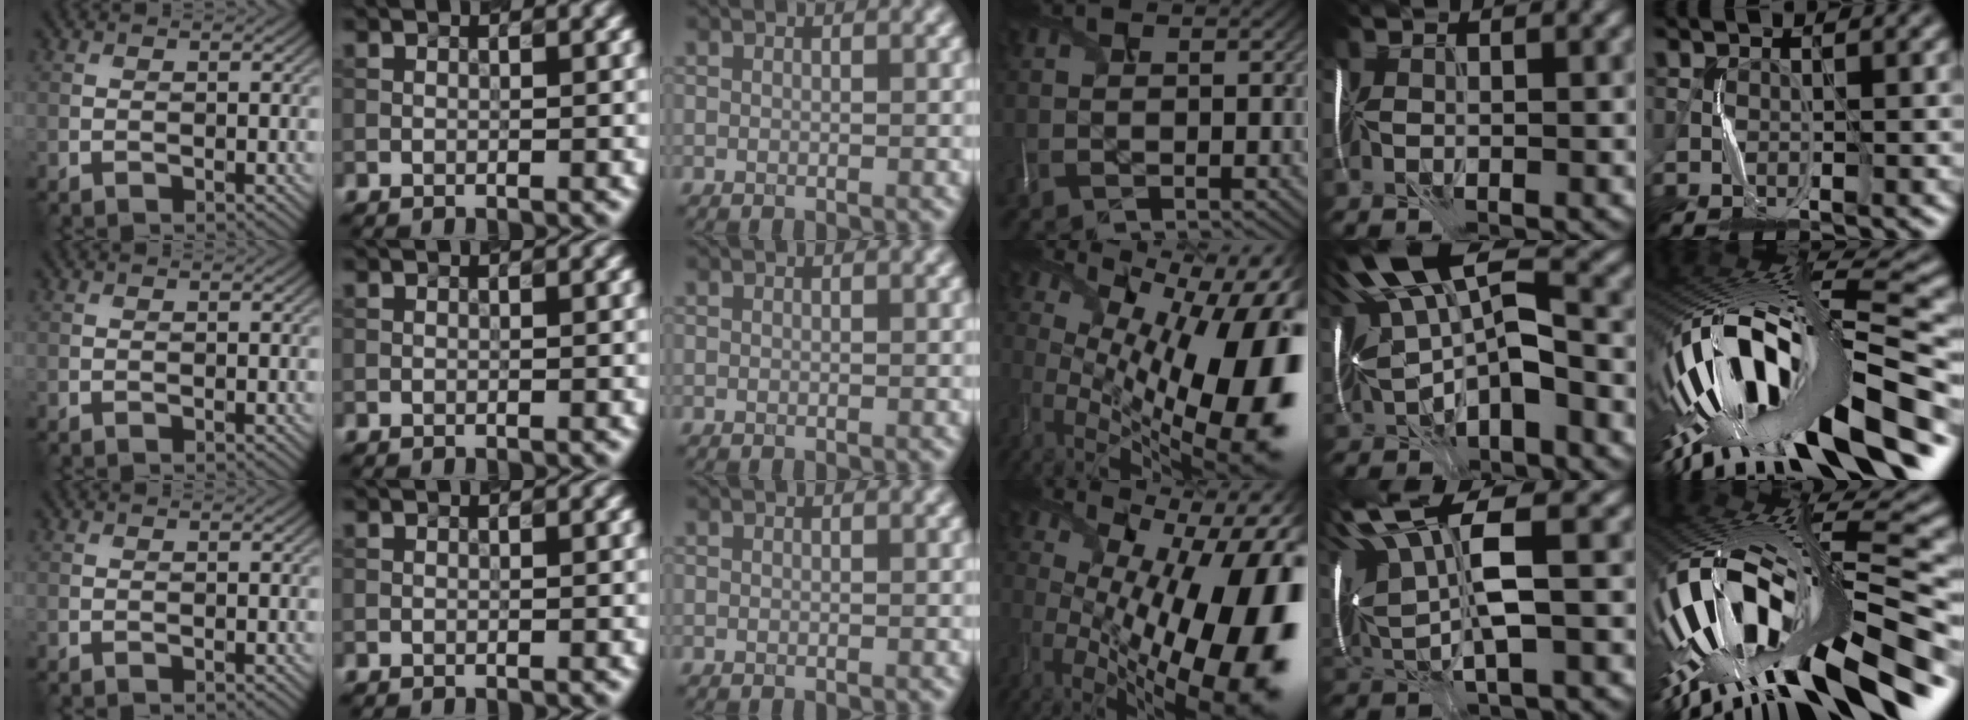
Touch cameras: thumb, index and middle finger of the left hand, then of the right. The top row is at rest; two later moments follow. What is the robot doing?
{"motion": "shake", "object": "plastic piggy bank"}